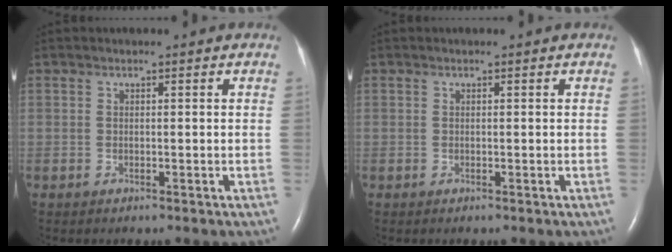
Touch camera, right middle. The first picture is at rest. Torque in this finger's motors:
{"motor_torque": [0.00, 0.00, 0.00, 0.01]}